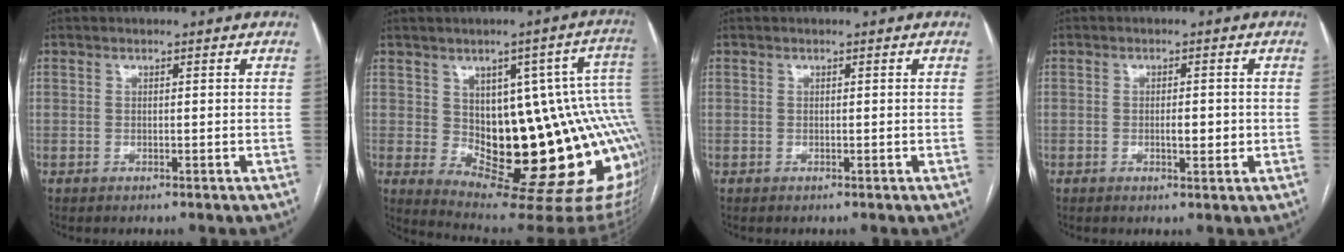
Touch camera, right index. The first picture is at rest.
{"total": 21.6, "force": [-1.2, 7.8, 20.1], "torque": [-0.148, 0.028, 0.005]}
{"total": 0.0}
{"total": 2.4, "force": [-0.3, 0.8, 2.3], "torque": [-0.041, 0.001, 0.000]}